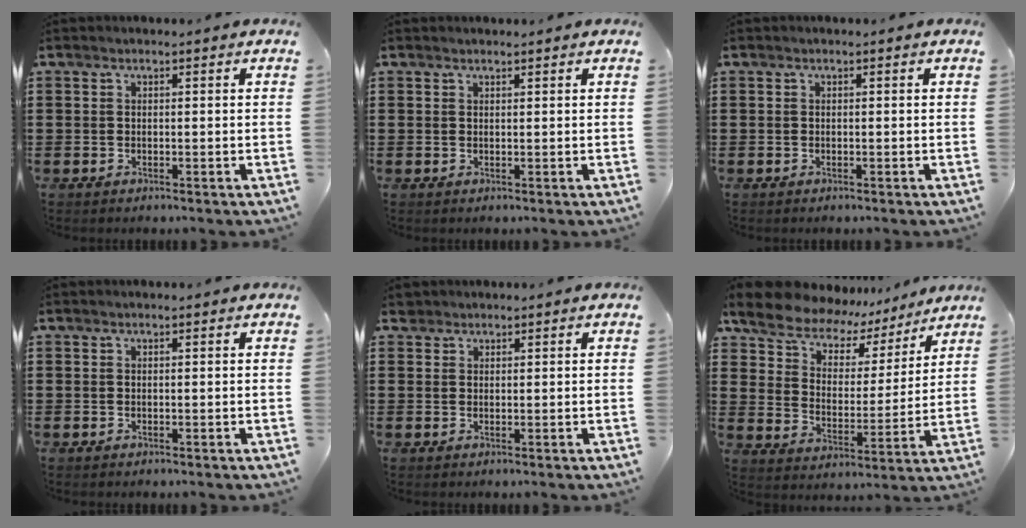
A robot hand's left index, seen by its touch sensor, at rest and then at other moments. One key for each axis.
{"total": 0.8, "fx": 0.7, "fy": 0.2, "fz": 0.0, "tx": -0.002, "ty": 0.000, "tz": 0.015}
{"total": 0.0}
{"total": 0.0}
{"total": 1.5, "fx": 1.3, "fy": 0.8, "fz": 0.1, "tx": -0.007, "ty": 0.005, "tz": 0.025}
{"total": 7.9, "fx": 7.1, "fy": 3.2, "fz": 1.8, "tx": -0.068, "ty": -0.048, "tz": 0.123}